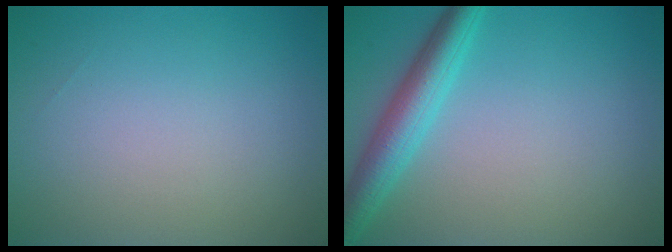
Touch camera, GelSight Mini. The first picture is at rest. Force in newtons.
{"total": 4.3, "press": 4.3, "slide": 0.2}